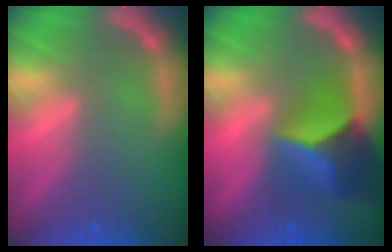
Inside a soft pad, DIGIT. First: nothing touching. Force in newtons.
{"total": 7.9}